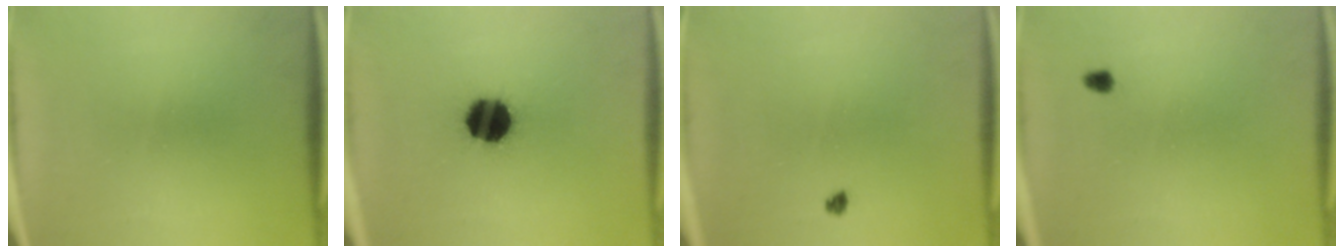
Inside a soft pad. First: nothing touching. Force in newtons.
{"total": 14.4}
{"total": 1.0}
{"total": 1.5}